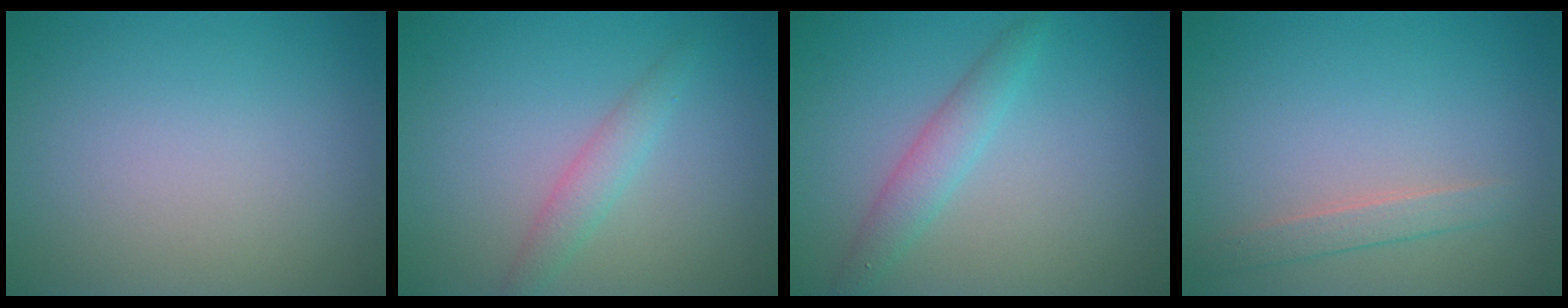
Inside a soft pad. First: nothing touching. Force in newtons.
{"total": 1.9, "press": 1.9, "slide": 0.1}
{"total": 2.4, "press": 2.4, "slide": 0.1}
{"total": 1.6, "press": 1.6, "slide": 0.2}